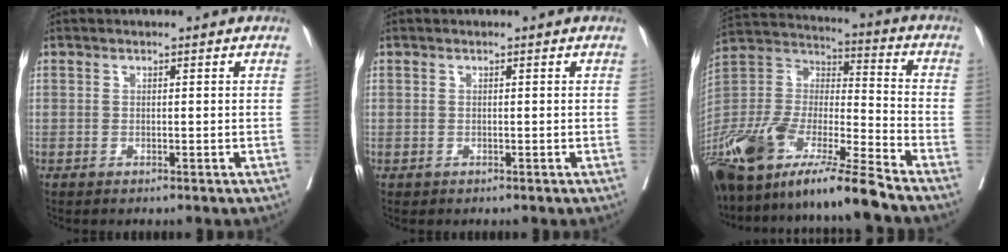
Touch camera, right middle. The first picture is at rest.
{"total": 0.0}
{"total": 21.0, "force": [-16.1, 1.0, 13.4], "torque": [-0.289, -0.032, -0.309]}